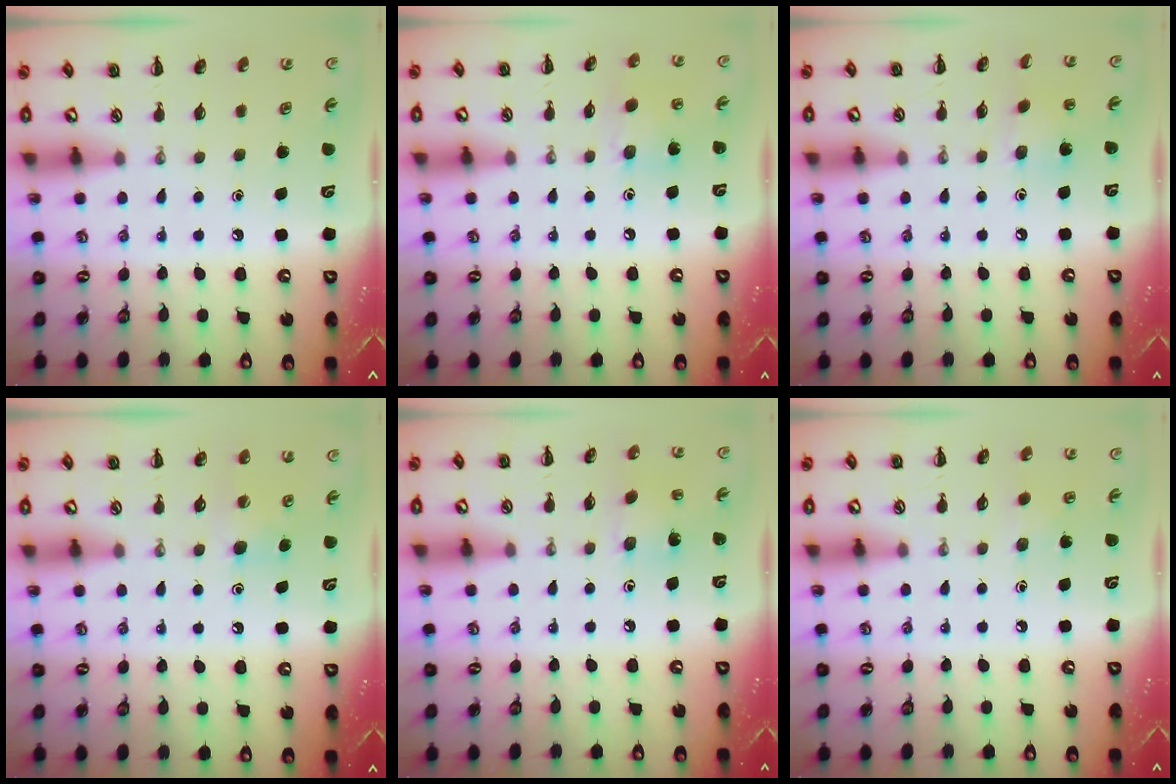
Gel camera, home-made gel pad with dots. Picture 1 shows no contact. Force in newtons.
{"total": 5.2, "press": 5.2, "slide": 0.7}
{"total": 4.6, "press": 4.5, "slide": 1.1}
{"total": 5.0, "press": 4.8, "slide": 1.6}
{"total": 4.0, "press": 3.8, "slide": 1.1}
{"total": 4.8, "press": 4.6, "slide": 1.2}